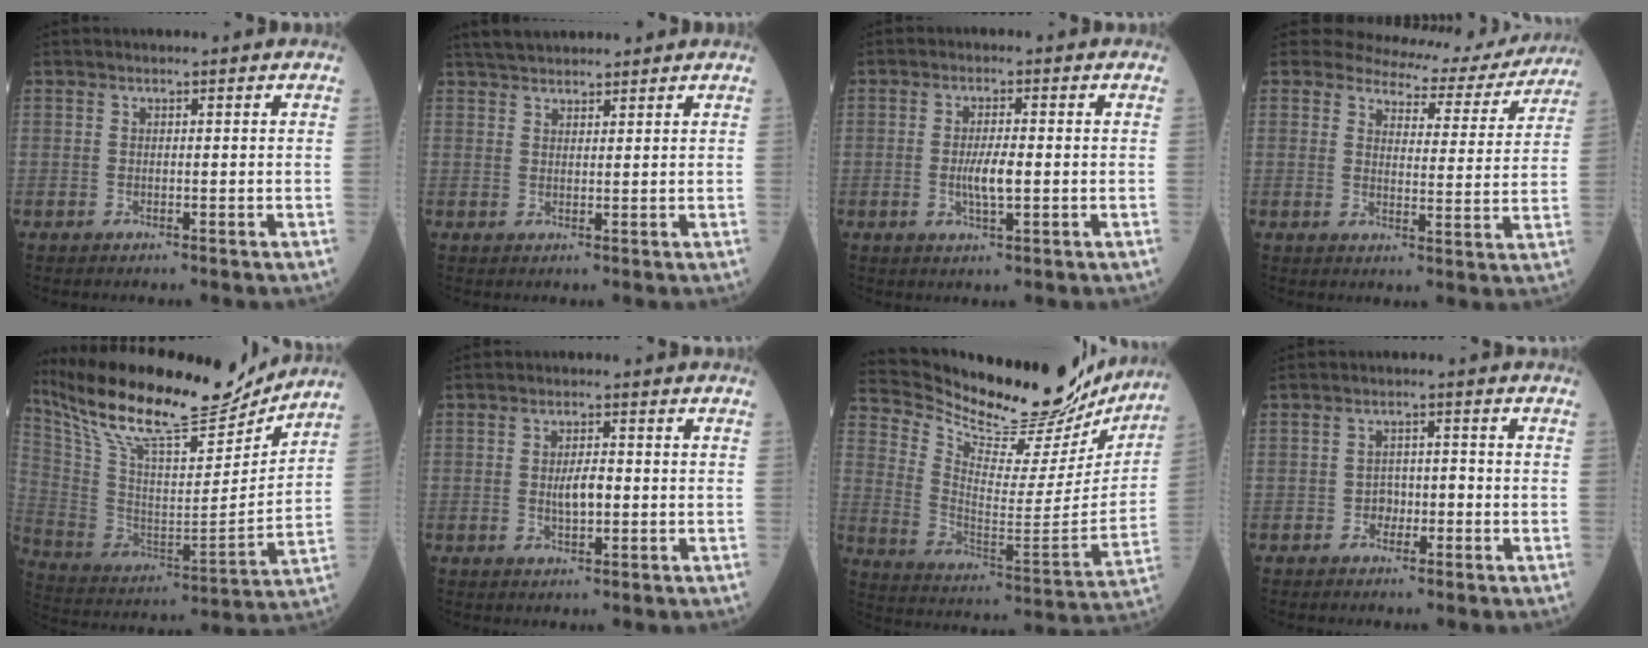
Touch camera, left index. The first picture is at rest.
{"total": 6.9, "force": [6.3, 1.6, 2.4], "torque": [-0.037, 0.032, 0.101]}
{"total": 3.8, "force": [-0.7, 0.7, 3.7], "torque": [-0.074, -0.007, -0.013]}
{"total": 13.6, "force": [12.7, 4.3, 2.1], "torque": [-0.008, -0.028, 0.132]}
{"total": 23.7, "force": [20.7, 3.8, 11.0], "torque": [-0.213, -0.010, 0.343]}
{"total": 3.3, "force": [-0.5, 1.1, 3.1], "torque": [-0.056, -0.003, -0.009]}
{"total": 26.4, "force": [24.0, 5.6, 9.6], "torque": [-0.160, -0.066, 0.335]}
{"total": 2.4, "force": [-1.2, 1.6, 1.3], "torque": [-0.011, 0.005, -0.024]}